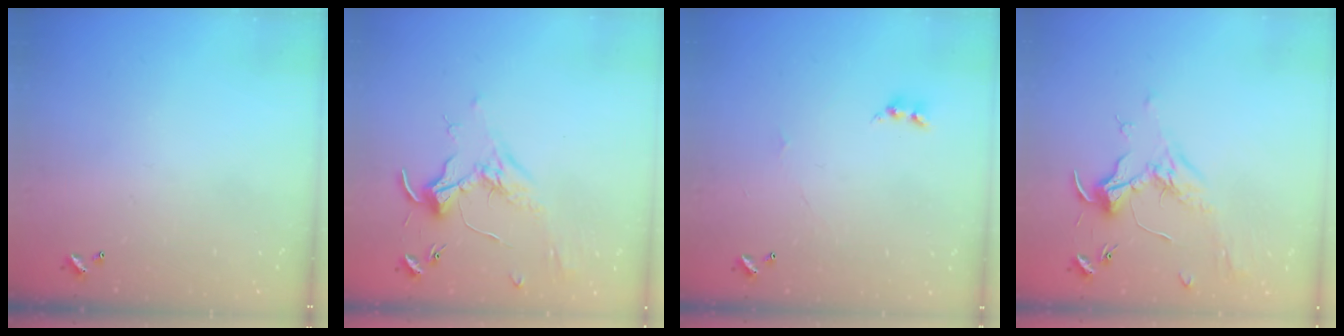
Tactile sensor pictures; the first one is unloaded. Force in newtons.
{"total": 1.7, "press": 1.6, "slide": 0.7}
{"total": 2.1, "press": 2.0, "slide": 0.5}
{"total": 1.8, "press": 1.6, "slide": 0.9}